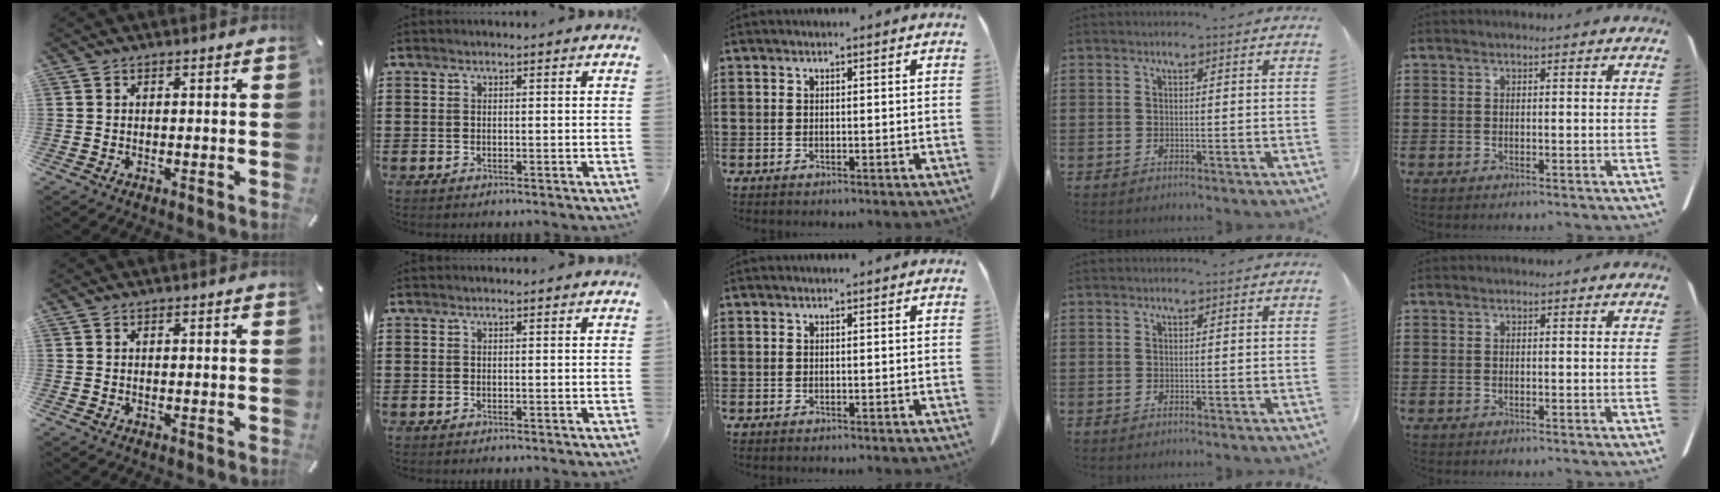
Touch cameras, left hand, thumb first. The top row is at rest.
{}